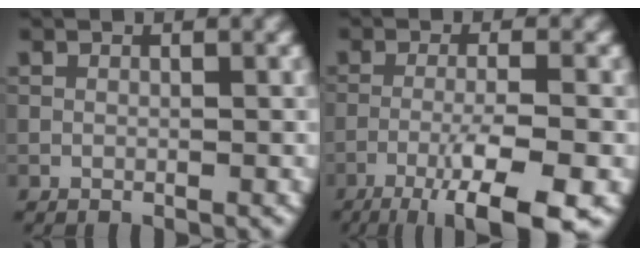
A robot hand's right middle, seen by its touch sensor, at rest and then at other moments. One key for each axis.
{"total": 8.1, "fx": -4.6, "fy": 1.6, "fz": 6.5, "tx": -0.097, "ty": -0.003, "tz": -0.078}